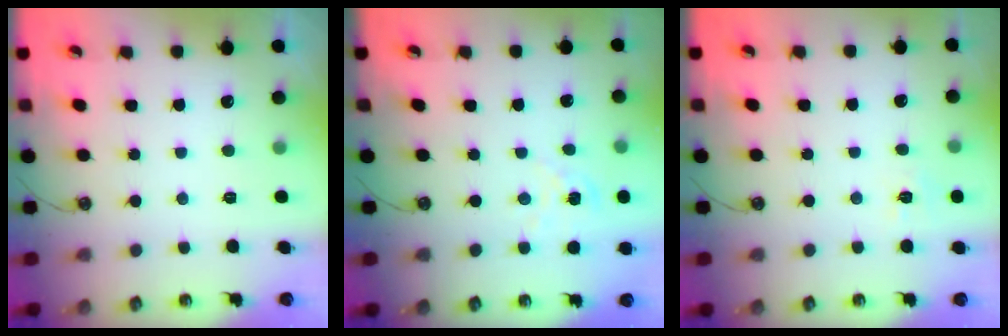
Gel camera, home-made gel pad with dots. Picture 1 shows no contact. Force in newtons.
{"total": 1.2, "press": 1.1, "slide": 0.2}
{"total": 6.6, "press": 6.6, "slide": 0.5}